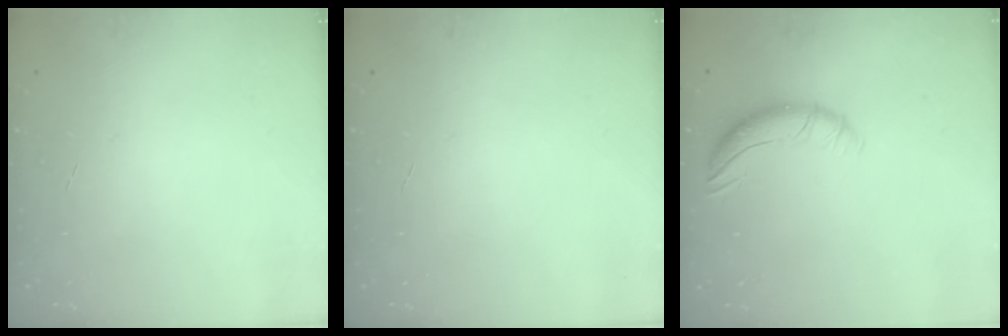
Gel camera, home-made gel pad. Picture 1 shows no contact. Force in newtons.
{"total": 0.0}
{"total": 6.9, "press": 6.8, "slide": 1.4}